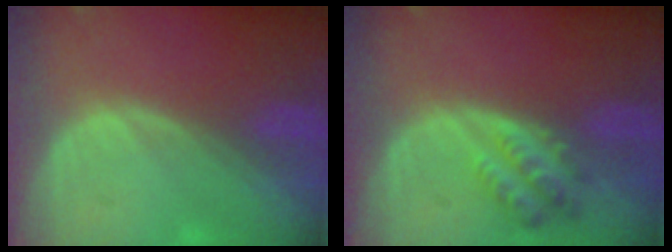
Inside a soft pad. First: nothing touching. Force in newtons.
{"total": 4.8, "press": 4.8, "slide": 0.5}